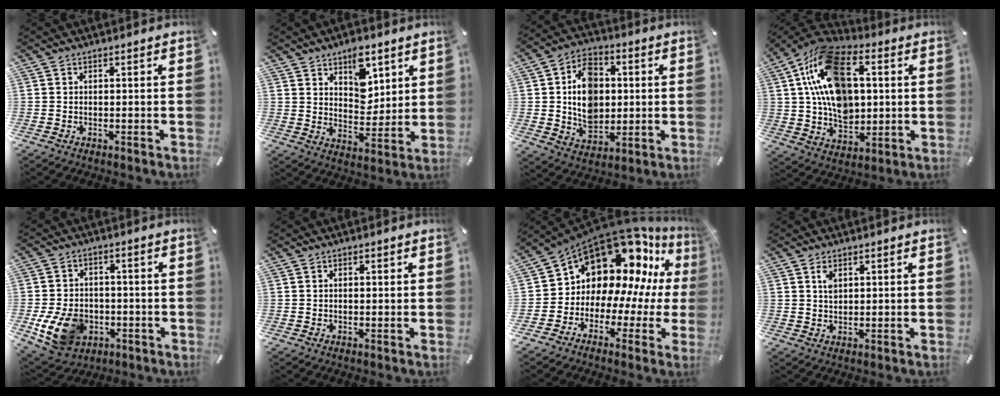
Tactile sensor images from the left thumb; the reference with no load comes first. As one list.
[{"total": 9.6, "force": [5.9, 6.2, 4.3], "torque": [-0.043, -0.036, 0.101]}, {"total": 13.3, "force": [0.9, 10.5, 8.2], "torque": [-0.149, 0.011, 0.017]}, {"total": 19.3, "force": [4.3, 13.7, 13.0], "torque": [-0.259, -0.003, 0.077]}, {"total": 12.2, "force": [-3.7, 9.3, 7.0], "torque": [-0.146, 0.012, -0.063]}, {"total": 0.7, "force": [0.1, 0.5, 0.6], "torque": [-0.012, 0.003, 0.000]}, {"total": 15.2, "force": [8.5, 10.8, 6.6], "torque": [-0.118, -0.104, 0.159]}, {"total": 2.6, "force": [1.2, 1.7, 1.6], "torque": [-0.029, -0.001, 0.019]}]